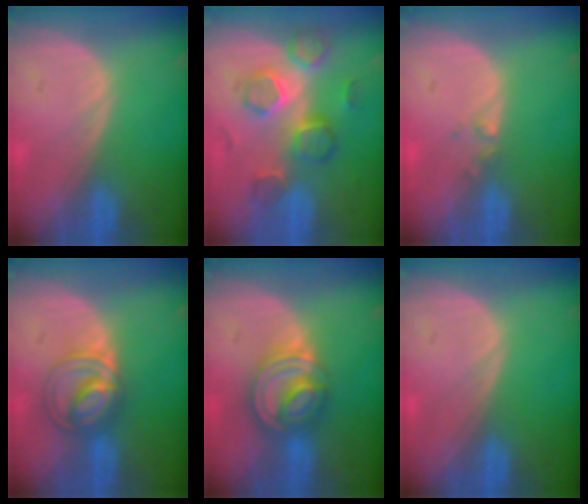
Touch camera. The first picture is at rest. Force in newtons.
{"total": 8.9, "press": 7.7, "slide": 4.5}
{"total": 1.0, "press": 0.9, "slide": 0.5}
{"total": 5.8, "press": 5.8, "slide": 0.2}
{"total": 7.9, "press": 6.7, "slide": 4.1}
{"total": 0.0}